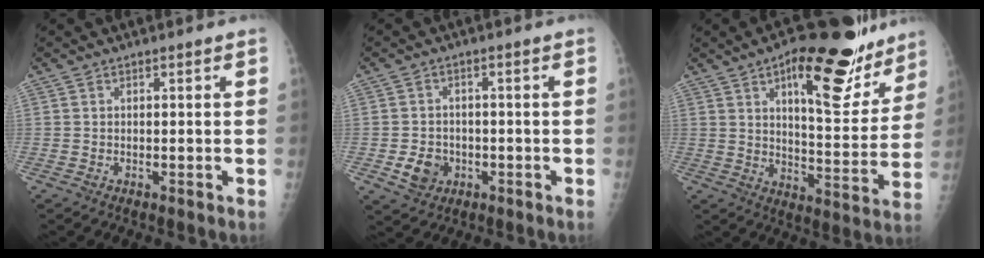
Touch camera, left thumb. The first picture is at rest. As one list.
[{"total": 5.3, "force": [-1.6, 4.4, 2.4], "torque": [-0.027, 0.006, -0.021]}, {"total": 22.1, "force": [13.1, 8.4, 15.7], "torque": [-0.165, -0.050, 0.193]}]